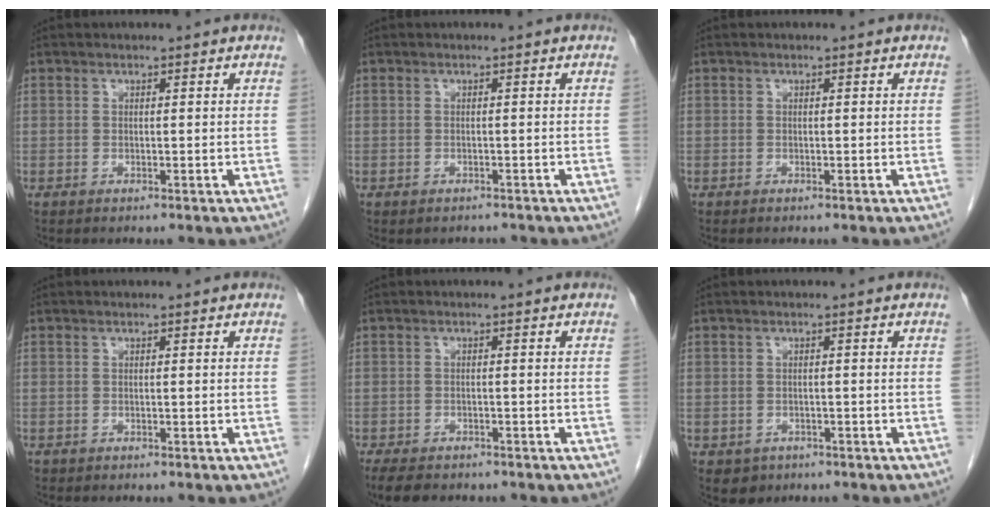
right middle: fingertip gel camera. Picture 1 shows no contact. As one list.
[{"total": 1.7, "force": [-1.4, 0.8, 0.1], "torque": [-0.005, 0.000, -0.019]}, {"total": 0.0}, {"total": 0.0}, {"total": 6.8, "force": [-5.5, 2.7, 2.9], "torque": [-0.046, -0.008, -0.078]}, {"total": 2.5, "force": [-1.3, 2.1, 0.5], "torque": [-0.007, 0.005, -0.012]}]